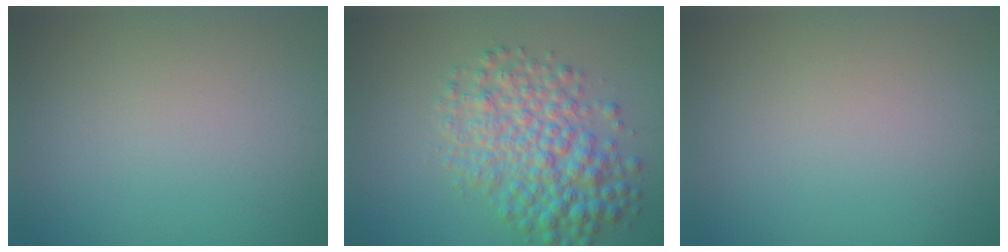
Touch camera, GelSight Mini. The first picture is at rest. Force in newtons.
{"total": 6.2, "press": 6.2, "slide": 0.1}
{"total": 0.0}